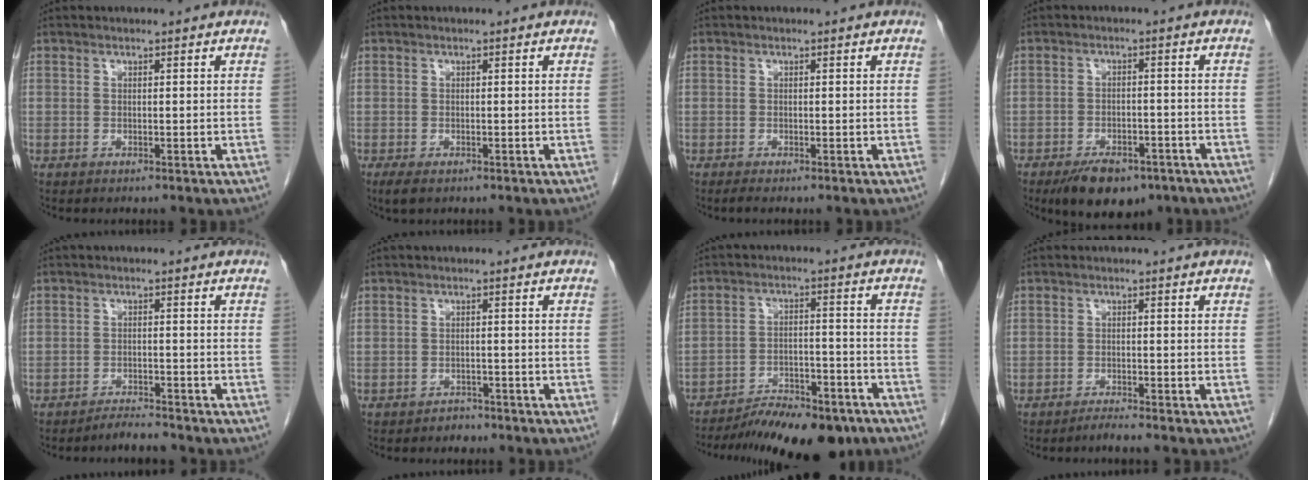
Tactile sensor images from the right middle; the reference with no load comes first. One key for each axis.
{"total": 2.2, "fx": -1.4, "fy": 0.9, "fz": 1.5, "tx": -0.031, "ty": -0.005, "tz": -0.018}
{"total": 0.8, "fx": -0.6, "fy": 0.0, "fz": 0.5, "tx": -0.013, "ty": -0.003, "tz": -0.010}
{"total": 8.5, "fx": -6.0, "fy": 3.8, "fz": 4.7, "tx": -0.074, "ty": -0.002, "tz": -0.090}
{"total": 2.4, "fx": -2.3, "fy": 0.1, "fz": 0.3, "tx": -0.007, "ty": -0.008, "tz": -0.038}
{"total": 1.6, "fx": -1.3, "fy": 0.8, "fz": 0.0, "tx": -0.007, "ty": 0.003, "tz": -0.021}
{"total": 13.5, "fx": -11.1, "fy": 3.7, "fz": 6.7, "tx": -0.090, "ty": 0.003, "tz": -0.170}
{"total": 1.5, "fx": -1.4, "fy": -0.2, "fz": 0.5, "tx": -0.013, "ty": -0.004, "tz": -0.026}